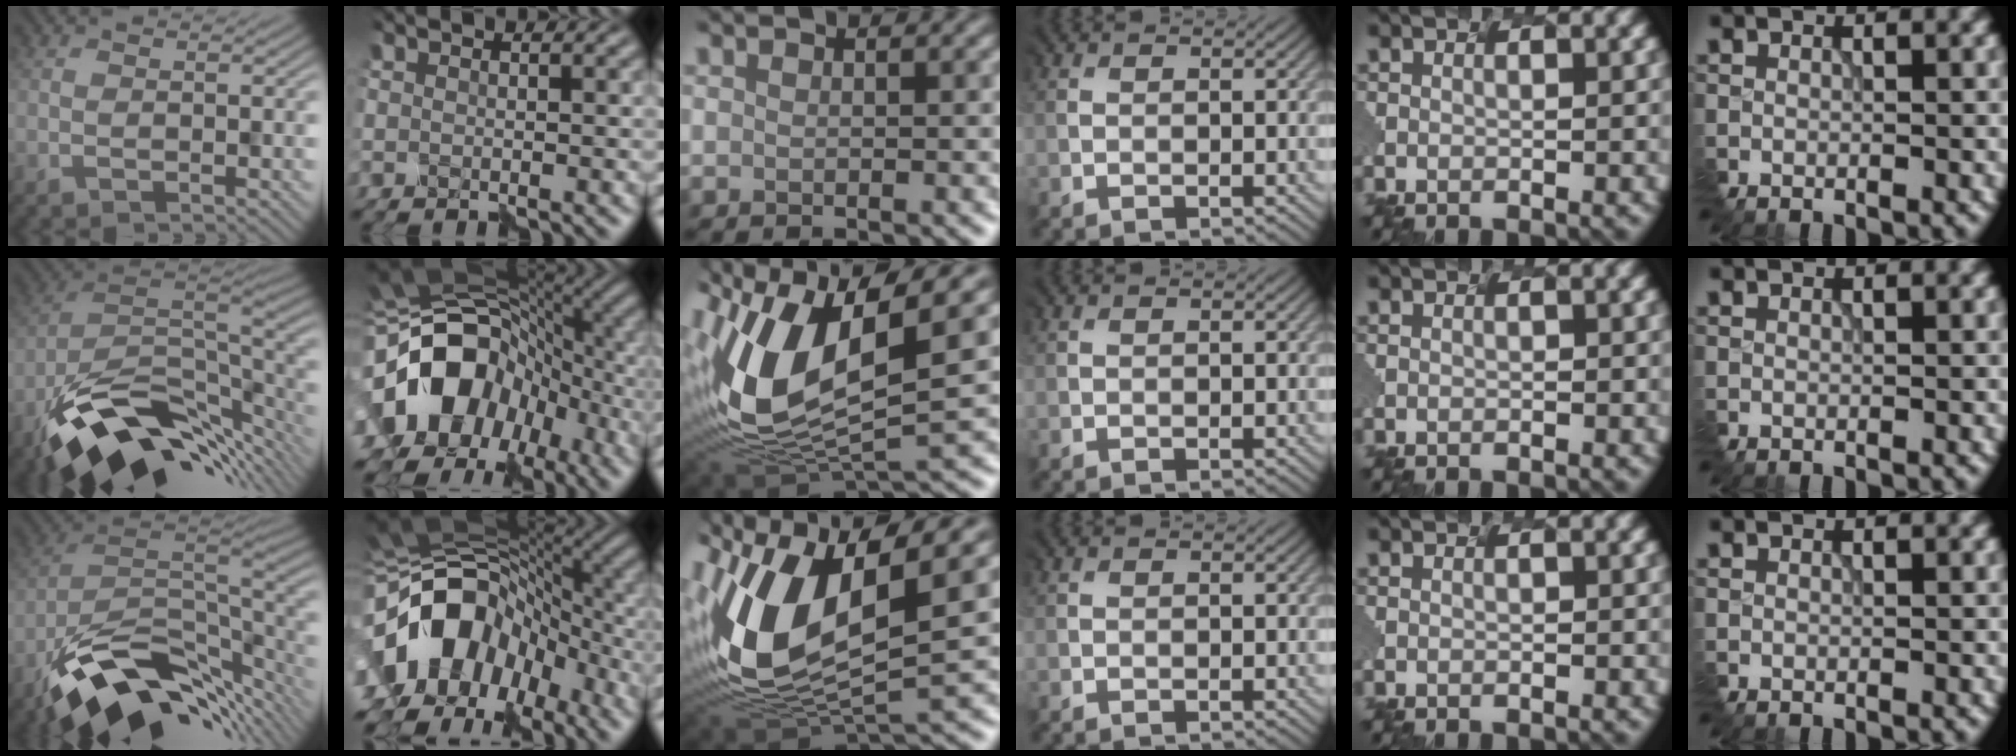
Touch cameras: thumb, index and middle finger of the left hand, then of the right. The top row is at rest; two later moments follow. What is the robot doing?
{"motion": "assemble", "object": "markers"}